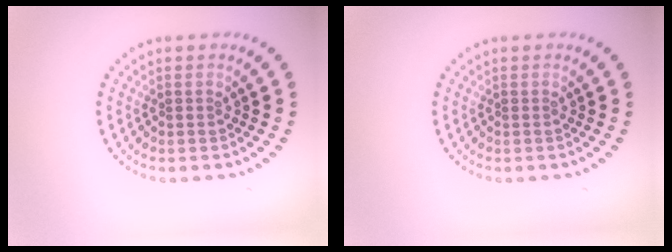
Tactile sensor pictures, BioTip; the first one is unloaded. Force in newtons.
{"total": 0.0}